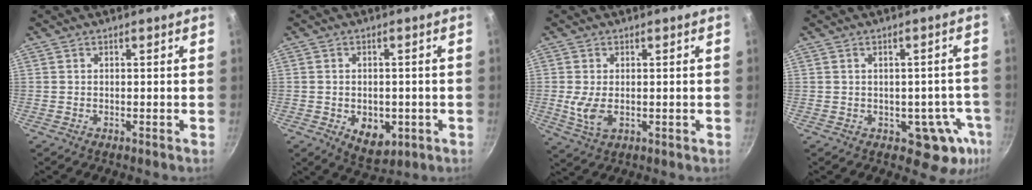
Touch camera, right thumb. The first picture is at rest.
{"total": 7.4, "force": [-2.0, 5.0, 5.1], "torque": [-0.052, -0.004, -0.017]}
{"total": 5.8, "force": [-0.3, 3.3, 4.8], "torque": [-0.096, -0.011, 0.000]}
{"total": 8.6, "force": [-2.4, 5.4, 6.3], "torque": [-0.025, 0.021, -0.022]}